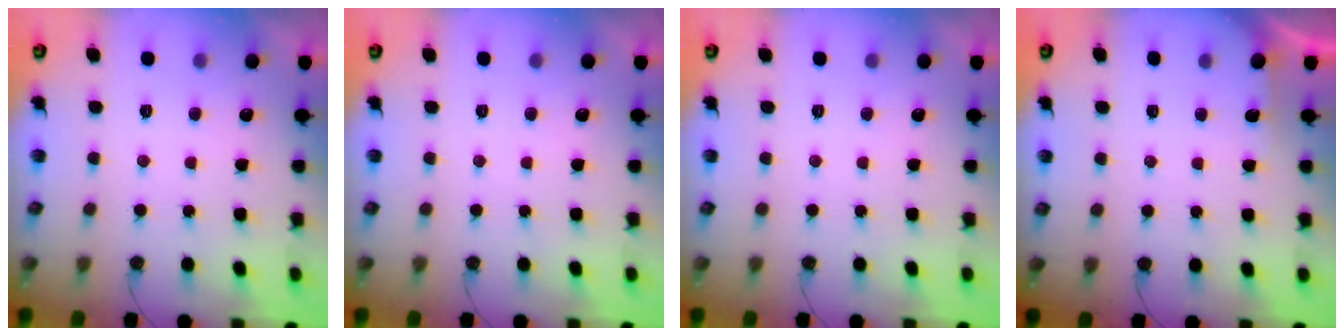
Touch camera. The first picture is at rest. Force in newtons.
{"total": 0.0}
{"total": 0.0}
{"total": 2.0, "press": 2.0, "slide": 0.3}